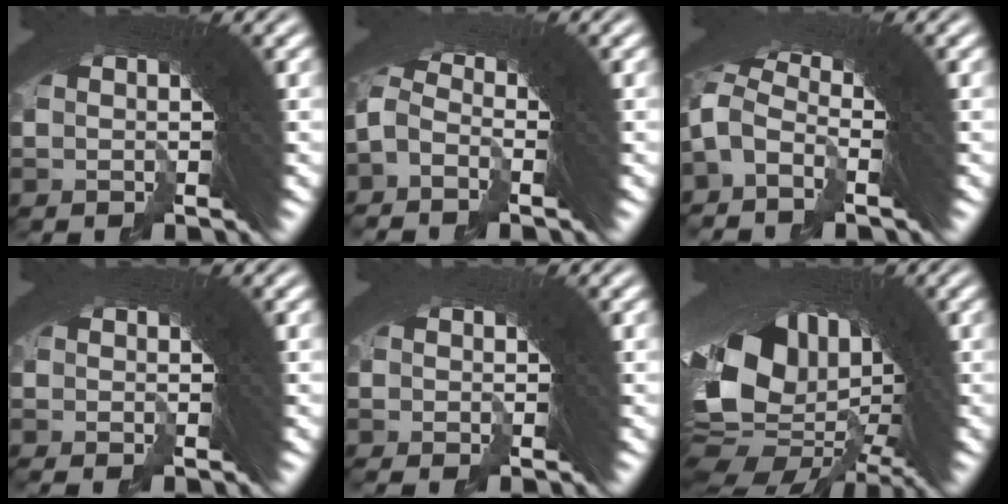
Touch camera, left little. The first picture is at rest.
{"total": 2.0, "force": [-1.5, 1.0, 0.8], "torque": [-0.020, 0.004, -0.034]}
{"total": 3.6, "force": [-1.0, 2.8, 2.0], "torque": [-0.054, 0.003, -0.026]}
{"total": 0.0}
{"total": 0.9, "force": [-0.6, -0.2, -0.5], "torque": [0.019, 0.007, -0.013]}
{"total": 12.5, "force": [-3.0, 8.6, 8.5], "torque": [-0.168, -0.046, -0.027]}